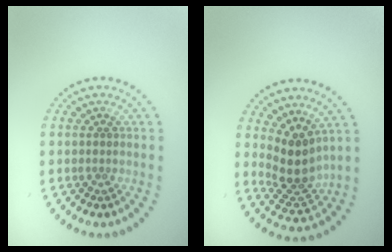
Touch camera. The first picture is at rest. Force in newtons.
{"total": 3.7, "press": 2.9, "slide": 2.4}